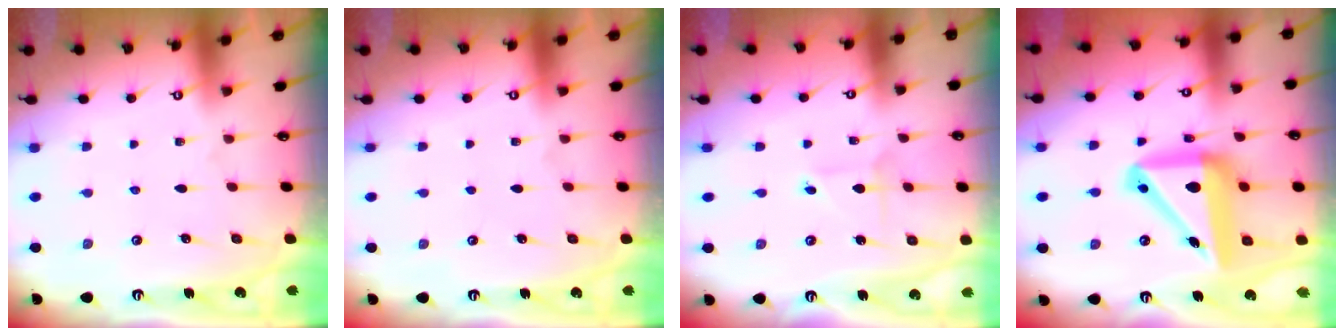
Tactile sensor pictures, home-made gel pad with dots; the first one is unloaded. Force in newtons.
{"total": 0.0}
{"total": 2.5, "press": 2.4, "slide": 0.2}
{"total": 17.5, "press": 17.3, "slide": 2.3}